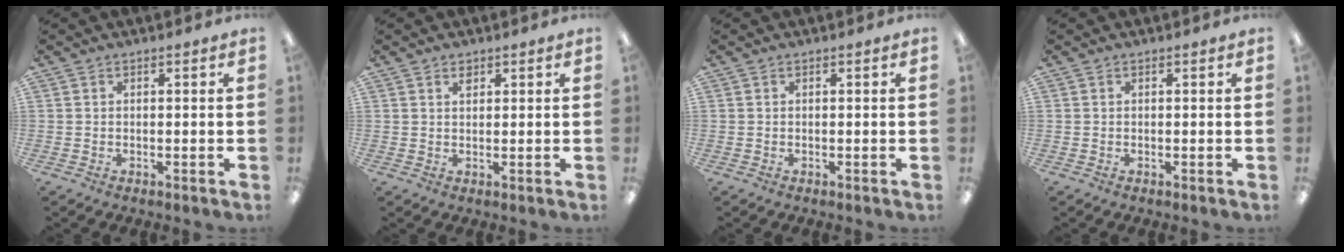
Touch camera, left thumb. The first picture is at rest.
{"total": 1.5, "force": [1.2, 0.8, 0.5], "torque": [-0.005, -0.004, 0.021]}
{"total": 0.0}
{"total": 0.0}